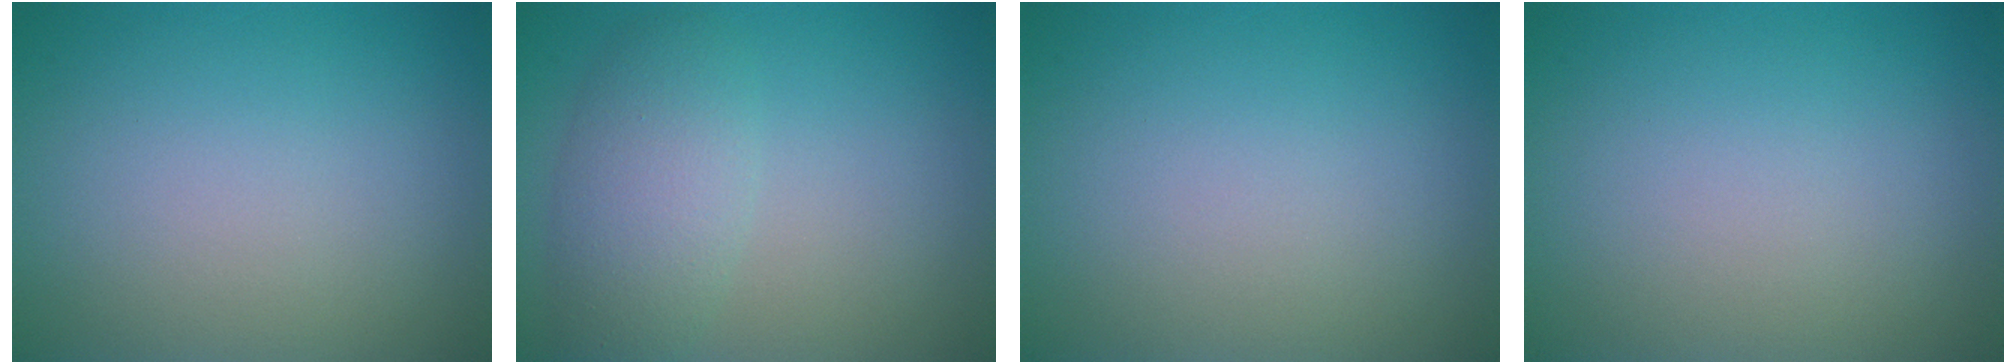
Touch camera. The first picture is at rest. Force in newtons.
{"total": 3.8, "press": 3.8, "slide": 0.3}
{"total": 0.0}
{"total": 0.0}